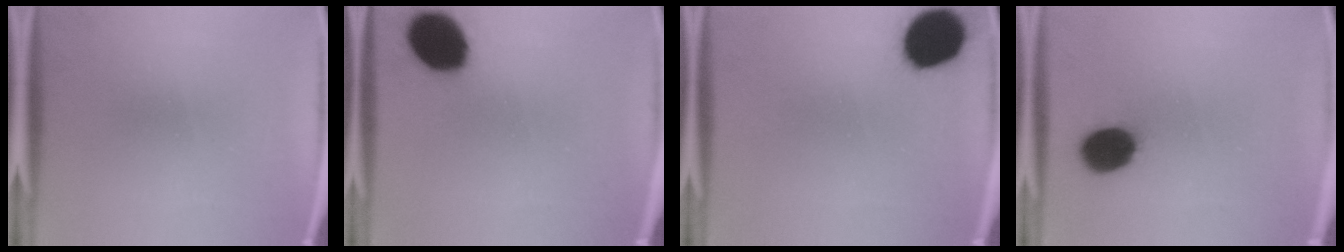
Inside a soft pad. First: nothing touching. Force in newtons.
{"total": 14.5}
{"total": 10.8}
{"total": 10.5}